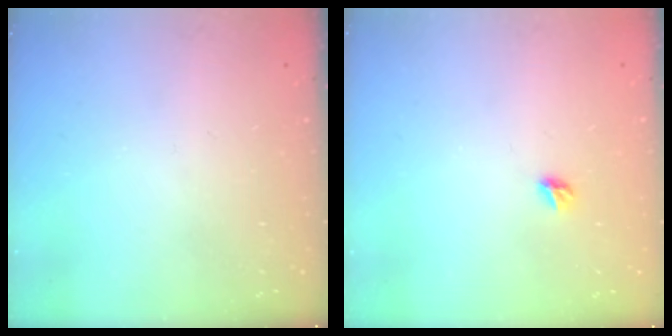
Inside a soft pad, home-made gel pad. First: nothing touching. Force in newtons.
{"total": 5.1, "press": 5.1, "slide": 0.5}